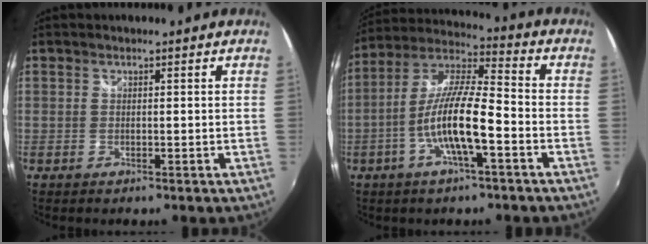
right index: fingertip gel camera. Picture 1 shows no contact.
{"total": 12.6, "force": [-4.4, 2.3, 11.6], "torque": [-0.230, 0.001, -0.086]}